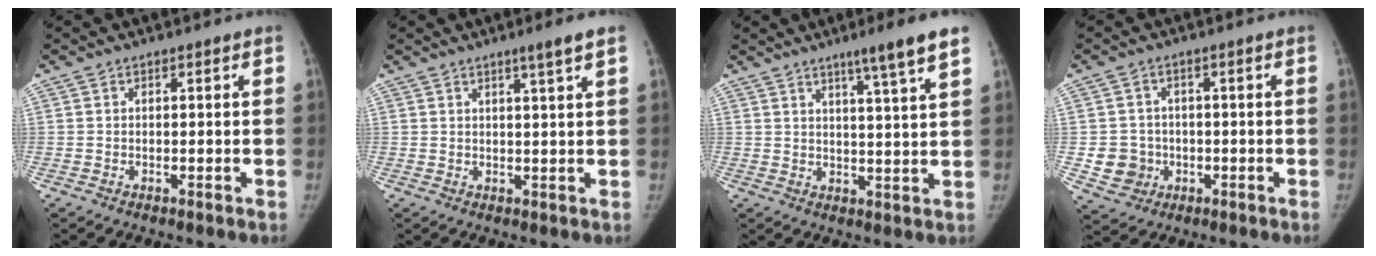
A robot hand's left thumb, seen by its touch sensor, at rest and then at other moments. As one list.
[{"total": 3.7, "force": [2.2, -0.5, 2.9], "torque": [-0.048, -0.014, 0.037]}, {"total": 8.4, "force": [5.4, -0.5, 6.4], "torque": [-0.095, -0.028, 0.079]}, {"total": 5.9, "force": [-1.1, 5.7, 1.2], "torque": [0.008, 0.010, -0.012]}]